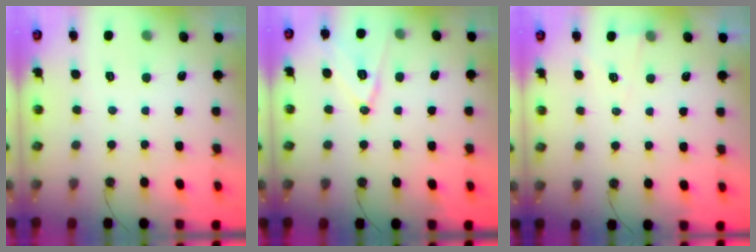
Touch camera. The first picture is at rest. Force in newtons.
{"total": 11.8, "press": 11.3, "slide": 3.4}
{"total": 5.1, "press": 2.6, "slide": 4.4}